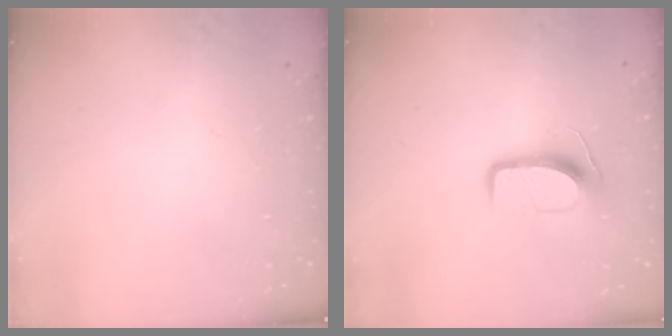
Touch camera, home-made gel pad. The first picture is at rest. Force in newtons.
{"total": 9.9, "press": 9.9, "slide": 0.2}